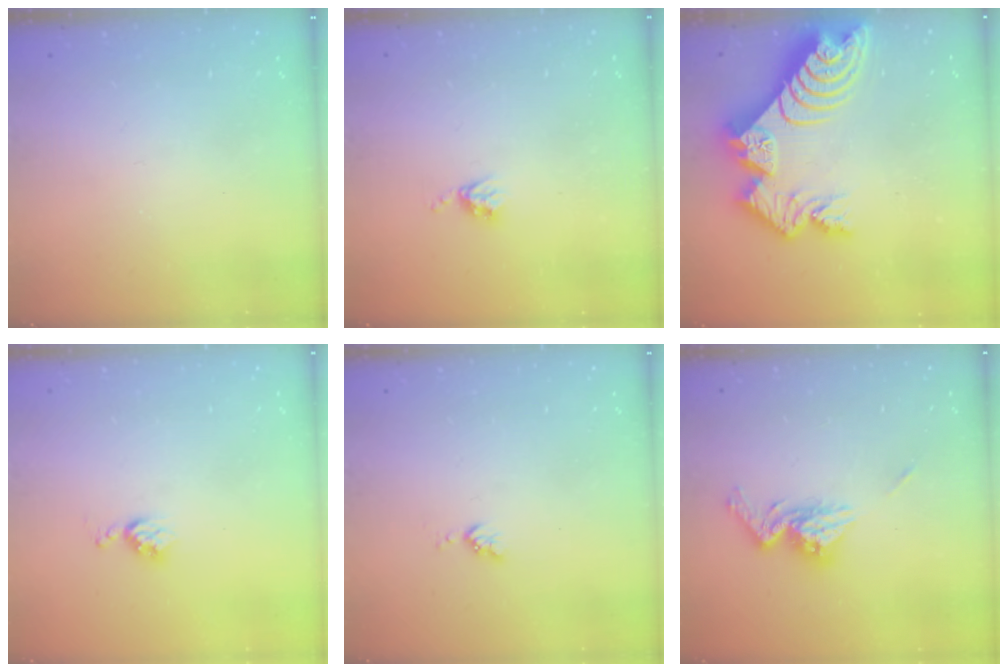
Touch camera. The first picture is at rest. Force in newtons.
{"total": 3.8, "press": 3.7, "slide": 0.5}
{"total": 17.0, "press": 16.9, "slide": 1.6}
{"total": 4.3, "press": 4.3, "slide": 0.5}
{"total": 3.5, "press": 3.5, "slide": 0.4}
{"total": 11.2, "press": 11.1, "slide": 0.9}